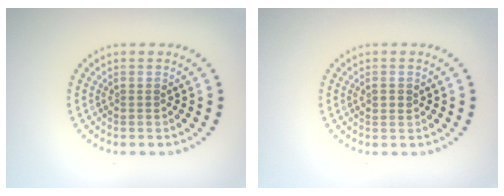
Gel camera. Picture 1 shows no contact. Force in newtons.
{"total": 1.1, "press": 1.0, "slide": 0.4}